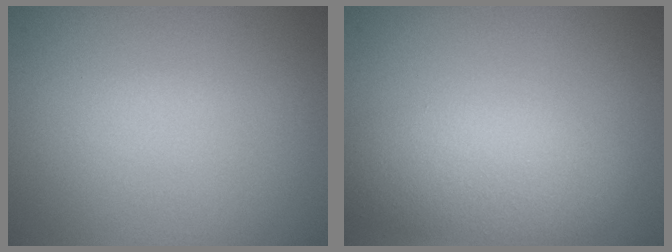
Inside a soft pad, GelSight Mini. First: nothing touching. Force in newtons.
{"total": 5.3, "press": 5.3, "slide": 0.2}